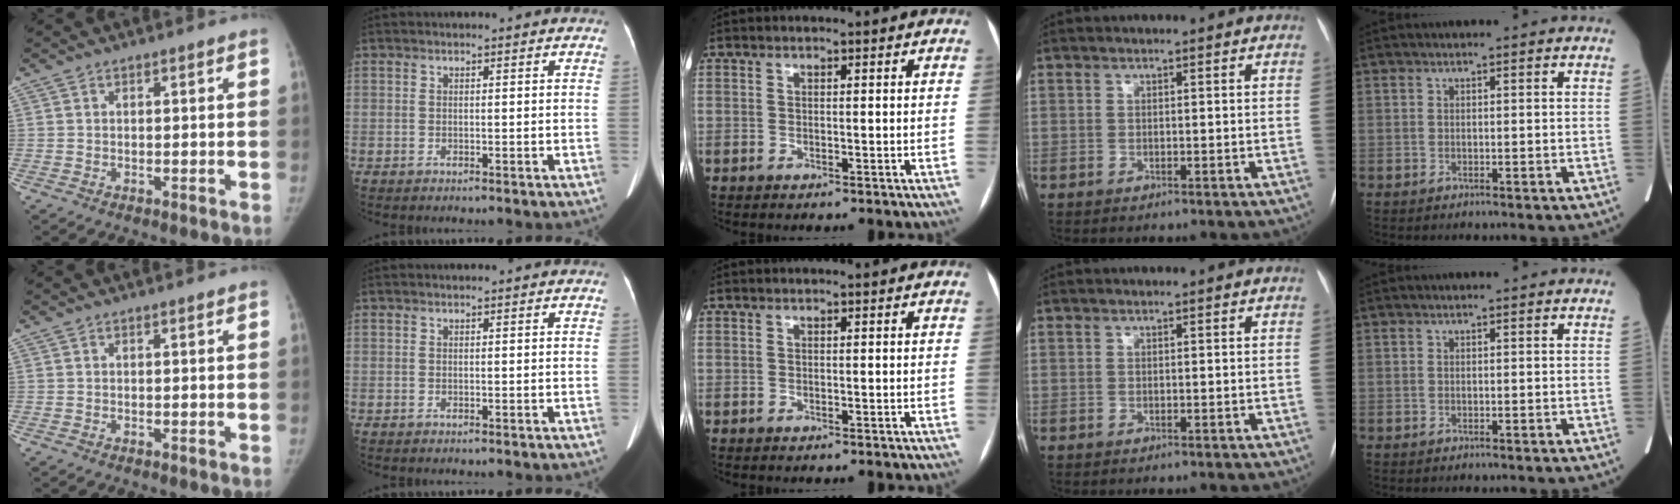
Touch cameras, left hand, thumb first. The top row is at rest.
{}